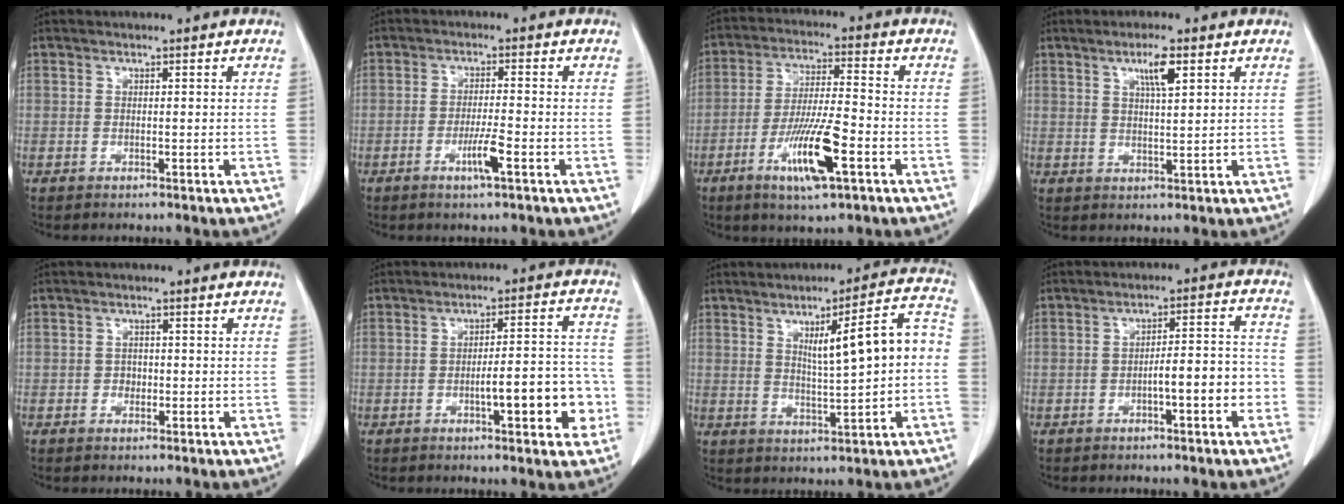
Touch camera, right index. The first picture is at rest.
{"total": 4.1, "force": [-1.9, 0.0, 3.6], "torque": [-0.068, -0.006, -0.036]}
{"total": 11.3, "force": [-4.9, 1.5, 10.1], "torque": [-0.190, -0.013, -0.086]}
{"total": 4.3, "force": [2.2, 0.5, 3.7], "torque": [-0.065, -0.001, 0.038]}
{"total": 1.2, "force": [-0.4, 1.0, 0.6], "torque": [-0.006, 0.006, -0.005]}
{"total": 9.6, "force": [-2.9, 2.3, 8.9], "torque": [-0.116, 0.023, -0.036]}
{"total": 10.2, "force": [0.8, 1.1, 10.1], "torque": [-0.144, 0.024, 0.017]}
{"total": 7.2, "force": [-2.6, 1.1, 6.6], "torque": [-0.097, 0.026, -0.034]}